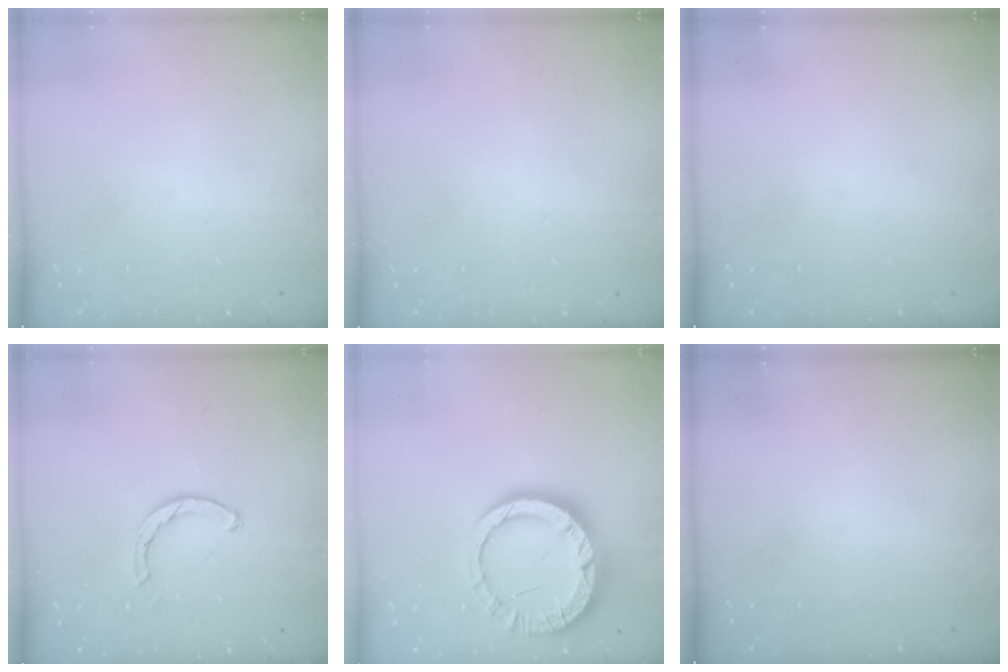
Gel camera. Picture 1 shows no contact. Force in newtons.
{"total": 2.6, "press": 2.6, "slide": 0.2}
{"total": 0.0}
{"total": 2.4, "press": 2.4, "slide": 0.1}
{"total": 15.1, "press": 15.1, "slide": 1.4}
{"total": 0.0}